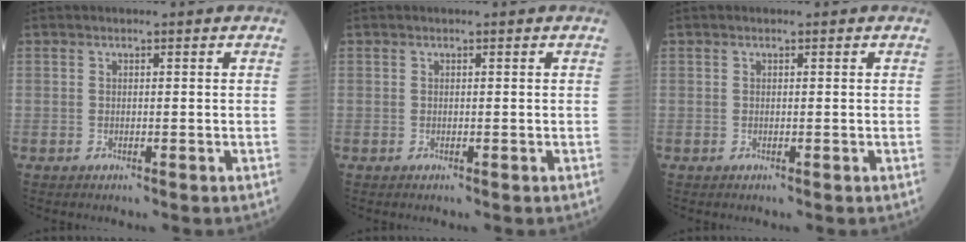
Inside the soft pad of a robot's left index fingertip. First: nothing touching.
{"total": 0.0}
{"total": 0.0}